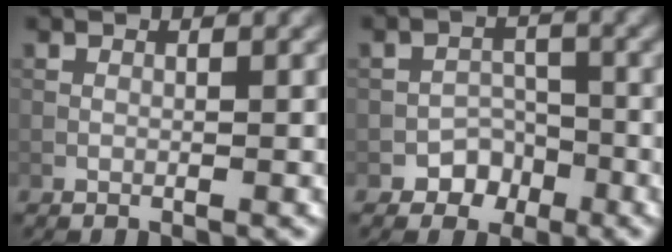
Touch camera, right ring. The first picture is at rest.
{"total": 2.7, "force": [-1.8, 2.0, 0.5], "torque": [0.006, 0.012, -0.026]}